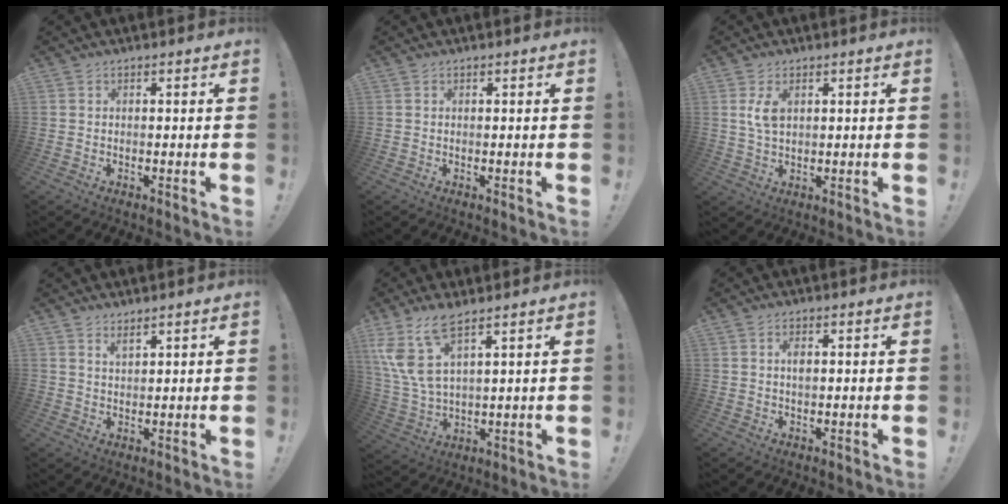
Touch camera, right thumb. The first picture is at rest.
{"total": 0.0}
{"total": 4.7, "force": [1.6, 2.5, 3.7], "torque": [-0.066, -0.005, 0.025]}
{"total": 2.4, "force": [2.1, 0.6, 0.9], "torque": [-0.005, -0.017, 0.037]}
{"total": 11.4, "force": [7.1, 3.7, 8.1], "torque": [-0.159, -0.037, 0.133]}
{"total": 2.1, "force": [0.4, 1.2, 1.7], "torque": [-0.020, -0.002, 0.002]}